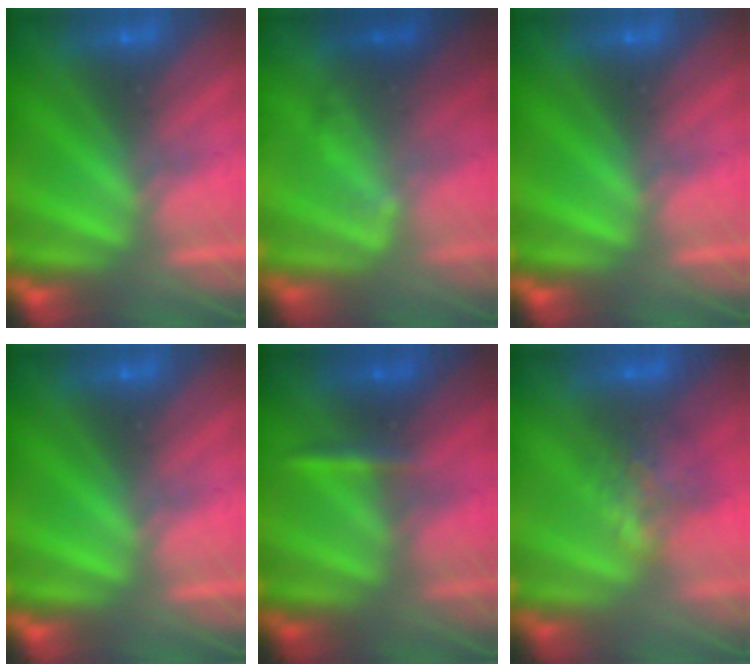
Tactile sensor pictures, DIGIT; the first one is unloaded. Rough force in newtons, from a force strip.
{"total": 2.0}
{"total": 0.0}
{"total": 0.0}
{"total": 2.4}
{"total": 7.2}